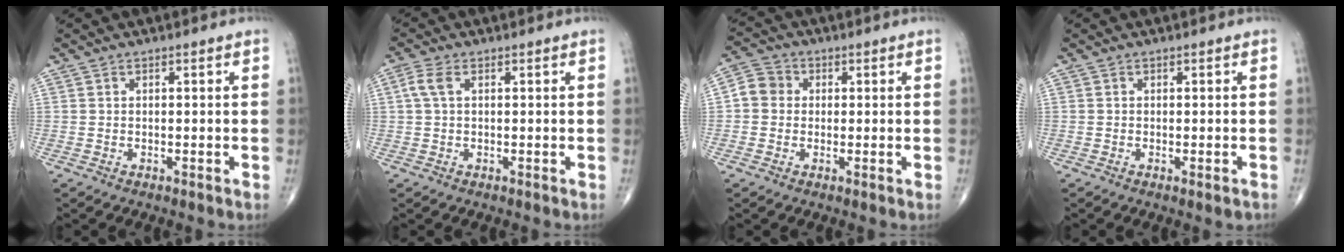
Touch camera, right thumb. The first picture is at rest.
{"total": 3.1, "force": [0.7, 1.6, 2.5], "torque": [-0.072, 0.015, 0.014]}
{"total": 4.7, "force": [0.1, 4.3, 1.8], "torque": [-0.021, 0.011, -0.008]}
{"total": 1.1, "force": [-0.5, 0.2, 0.9], "torque": [-0.013, -0.003, -0.006]}